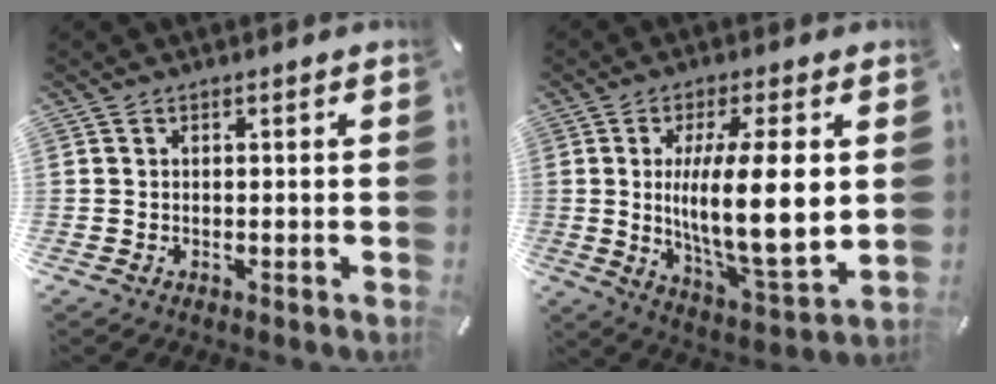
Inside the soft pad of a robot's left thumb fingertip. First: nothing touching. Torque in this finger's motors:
{"motor_torque": [1.74, 3.26, 1.65, -1.12, 0.62]}